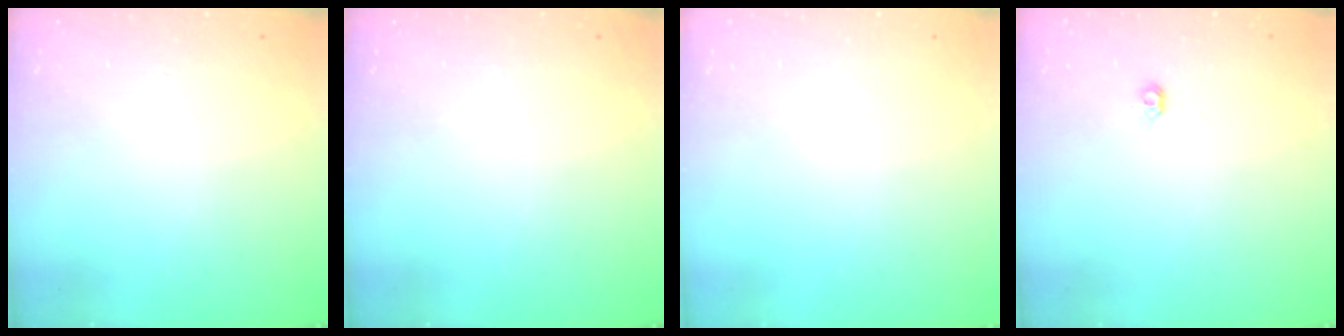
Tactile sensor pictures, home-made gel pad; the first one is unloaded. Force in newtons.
{"total": 0.0}
{"total": 0.0}
{"total": 4.7, "press": 4.7, "slide": 0.8}